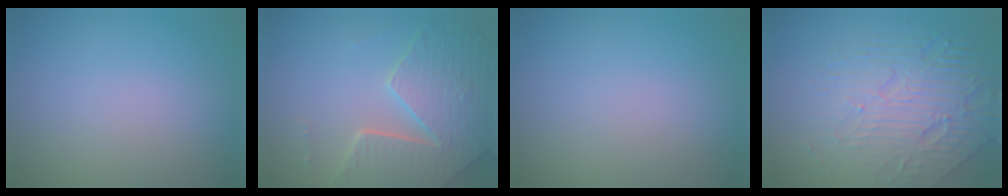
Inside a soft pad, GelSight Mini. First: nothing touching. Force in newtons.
{"total": 6.9, "press": 5.3, "slide": 4.4}
{"total": 0.0}
{"total": 6.8, "press": 4.9, "slide": 4.8}